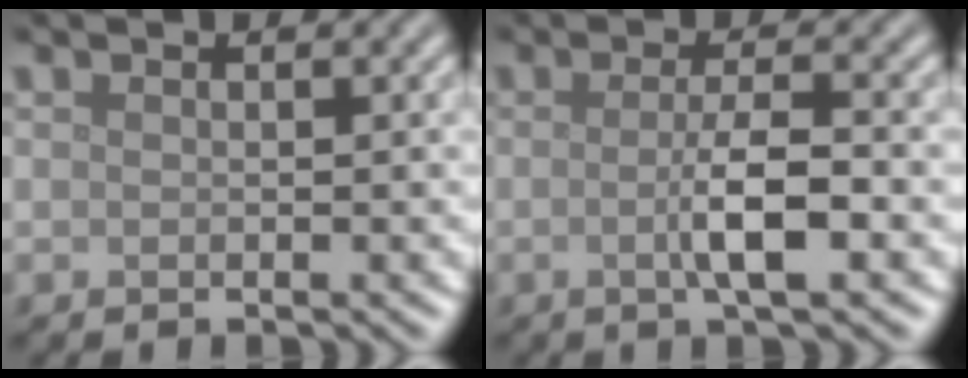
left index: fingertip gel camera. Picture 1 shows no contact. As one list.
[{"total": 3.6, "force": [-0.6, 0.6, 3.5], "torque": [-0.062, 0.000, -0.013]}]